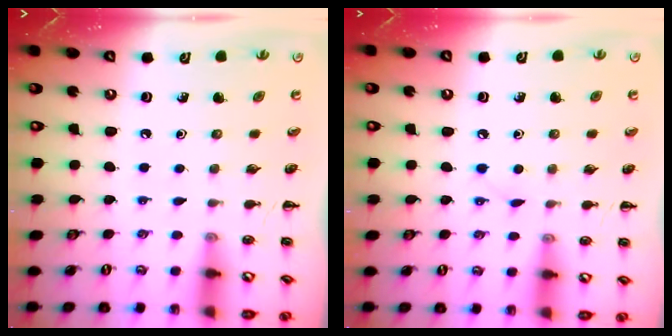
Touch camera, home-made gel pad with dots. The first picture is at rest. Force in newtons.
{"total": 2.7, "press": 2.6, "slide": 0.9}